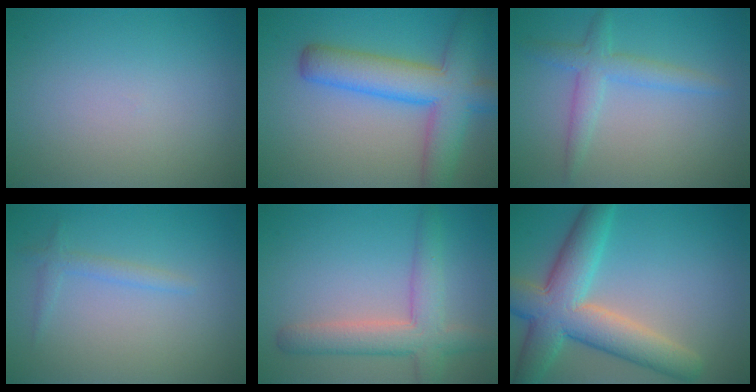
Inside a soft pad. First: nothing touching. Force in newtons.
{"total": 8.0, "press": 8.0, "slide": 0.3}
{"total": 2.9, "press": 2.9, "slide": 0.1}
{"total": 1.3, "press": 1.3, "slide": 0.1}
{"total": 5.0, "press": 4.9, "slide": 0.3}
{"total": 8.6, "press": 8.5, "slide": 0.5}